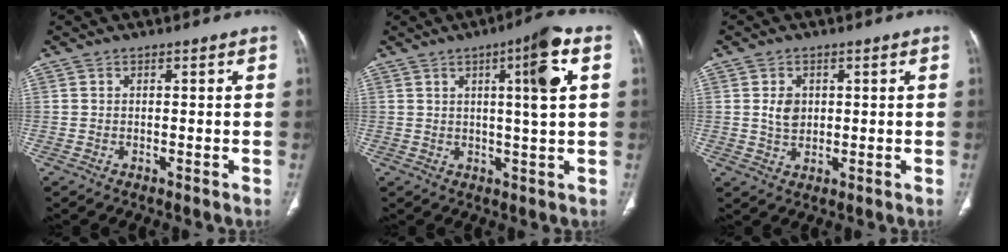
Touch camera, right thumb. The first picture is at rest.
{"total": 9.7, "force": [2.7, 1.1, 9.2], "torque": [-0.140, 0.002, 0.038]}
{"total": 3.9, "force": [0.7, 3.0, 2.4], "torque": [-0.029, -0.005, 0.017]}